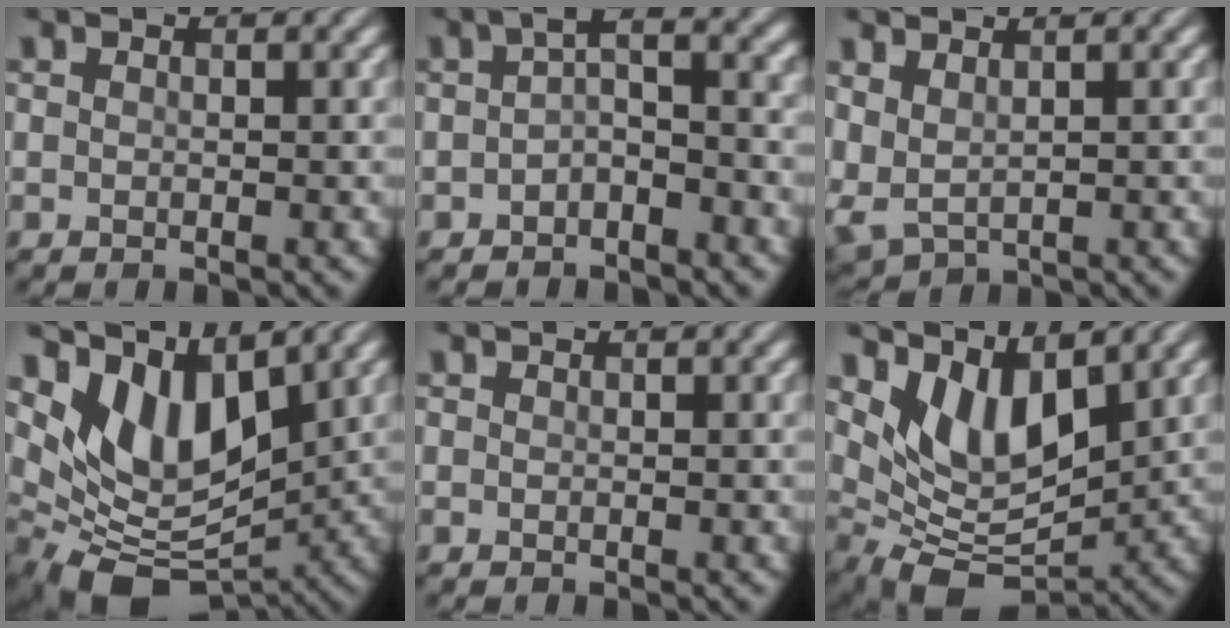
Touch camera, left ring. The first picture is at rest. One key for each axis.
{"total": 3.1, "fx": -1.1, "fy": 1.2, "fz": 2.7, "tx": -0.048, "ty": 0.012, "tz": -0.024}
{"total": 2.8, "fx": 1.5, "fy": 1.5, "fz": 1.8, "tx": -0.048, "ty": -0.002, "tz": 0.040}
{"total": 7.6, "fx": 2.8, "fy": 4.3, "fz": 5.6, "tx": -0.101, "ty": -0.016, "tz": 0.057}
{"total": 0.0}
{"total": 6.8, "fx": 3.0, "fy": 3.5, "fz": 5.0, "tx": -0.093, "ty": -0.022, "tz": 0.060}